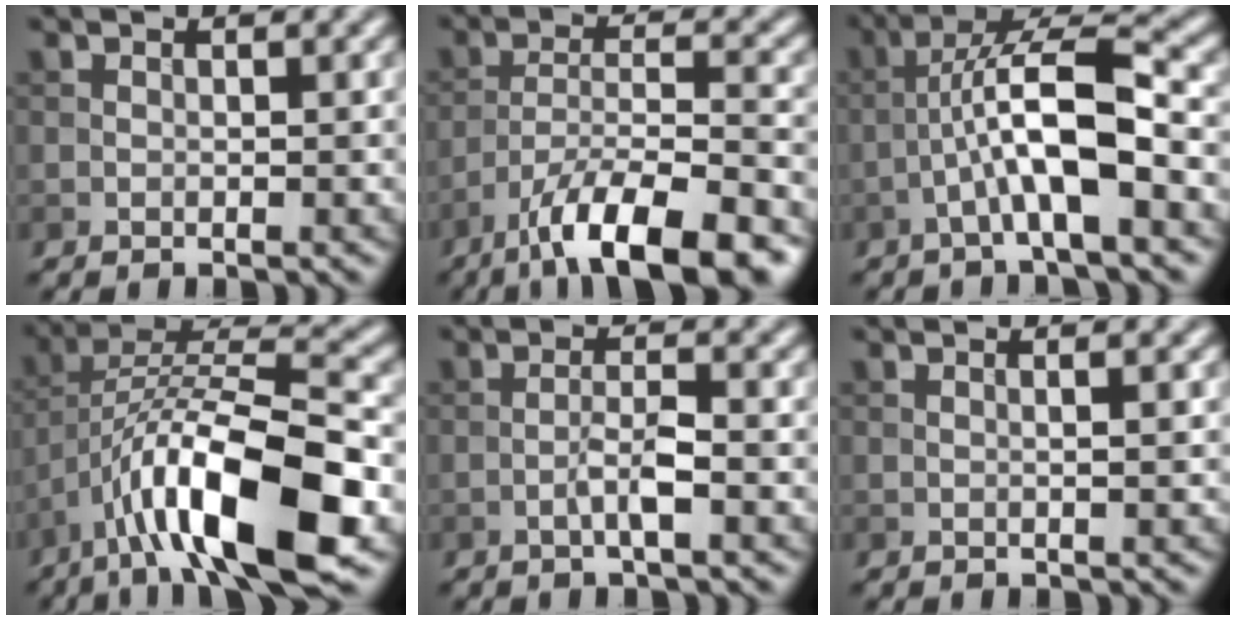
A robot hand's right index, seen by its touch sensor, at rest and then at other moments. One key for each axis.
{"total": 11.2, "fx": -7.8, "fy": 2.9, "fz": 7.5, "tx": -0.122, "ty": 0.006, "tz": -0.134}
{"total": 7.0, "fx": -2.1, "fy": 1.3, "fz": 6.6, "tx": -0.118, "ty": 0.024, "tz": -0.040}
{"total": 13.2, "fx": -6.1, "fy": 4.0, "fz": 11.0, "tx": -0.192, "ty": 0.009, "tz": -0.104}
{"total": 2.3, "fx": -1.0, "fy": 0.3, "fz": 2.0, "tx": -0.039, "ty": 0.009, "tz": -0.021}
{"total": 1.2, "fx": 0.1, "fy": 0.3, "fz": 1.1, "tx": -0.012, "ty": 0.005, "tz": -0.003}